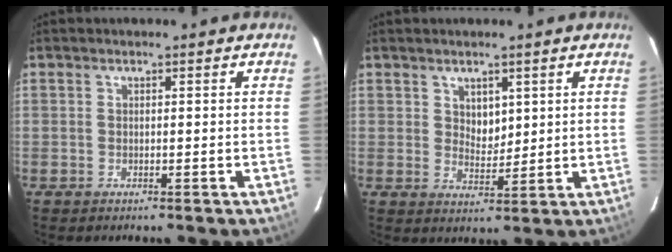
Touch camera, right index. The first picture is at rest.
{"total": 3.7, "force": [1.8, 2.6, 2.0], "torque": [-0.025, -0.001, 0.036]}